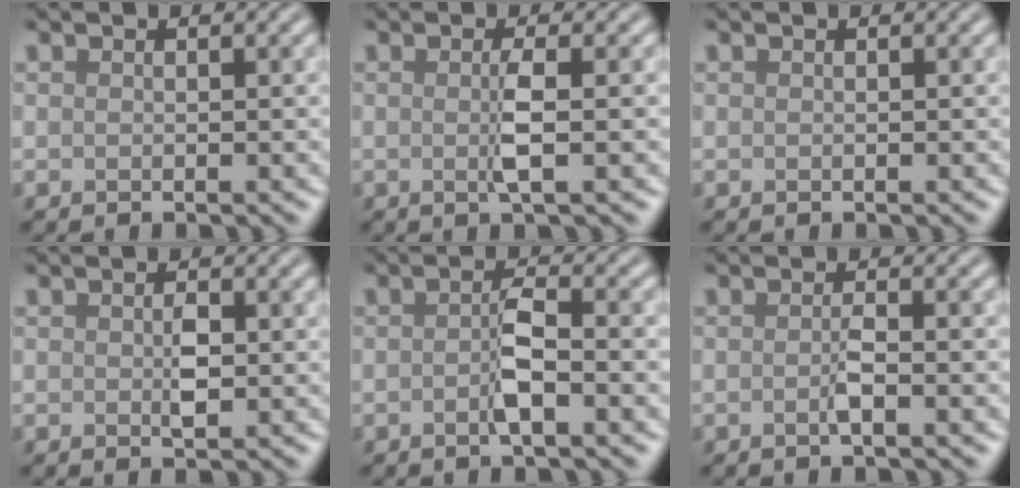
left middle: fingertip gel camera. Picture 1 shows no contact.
{"total": 2.0, "force": [0.0, 0.2, 2.0], "torque": [-0.044, -0.007, -0.003]}
{"total": 0.0}
{"total": 1.5, "force": [0.1, 0.8, 1.3], "torque": [-0.025, -0.002, 0.001]}
{"total": 2.8, "force": [-0.5, 0.5, 2.7], "torque": [-0.050, 0.001, -0.016]}
{"total": 1.6, "force": [-0.3, 0.3, 1.6], "torque": [-0.031, -0.001, -0.010]}